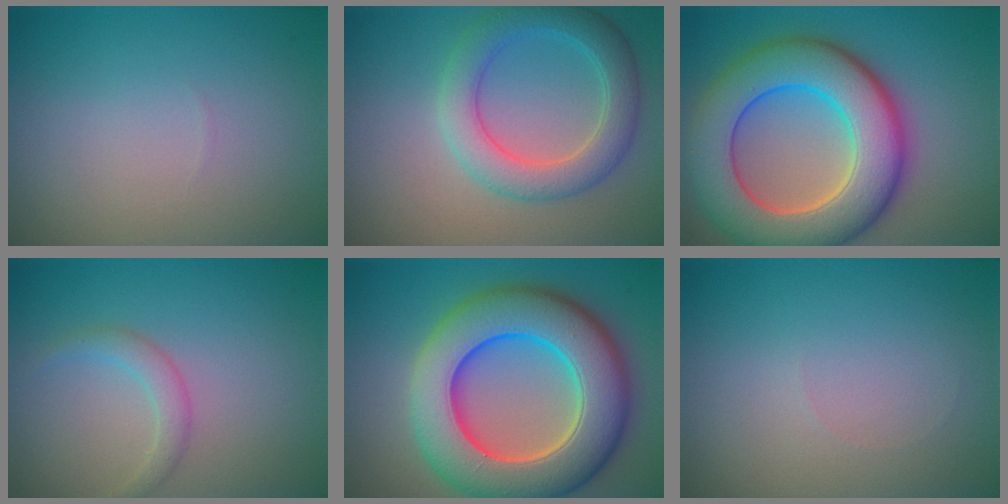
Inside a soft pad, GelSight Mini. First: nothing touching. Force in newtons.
{"total": 4.6, "press": 4.6, "slide": 0.2}
{"total": 11.1, "press": 11.1, "slide": 0.3}
{"total": 1.6, "press": 1.6, "slide": 0.1}
{"total": 12.4, "press": 12.4, "slide": 0.2}
{"total": 0.0}